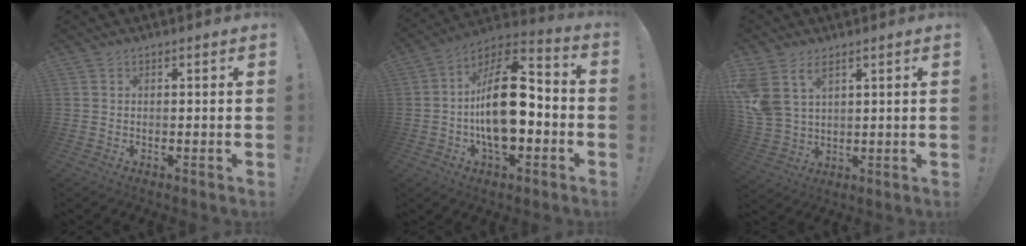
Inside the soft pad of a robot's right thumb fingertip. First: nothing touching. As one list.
[{"total": 20.9, "force": [-2.7, 10.8, 17.7], "torque": [-0.306, 0.023, -0.041]}, {"total": 8.7, "force": [4.9, 5.3, 4.9], "torque": [-0.109, -0.019, 0.099]}]